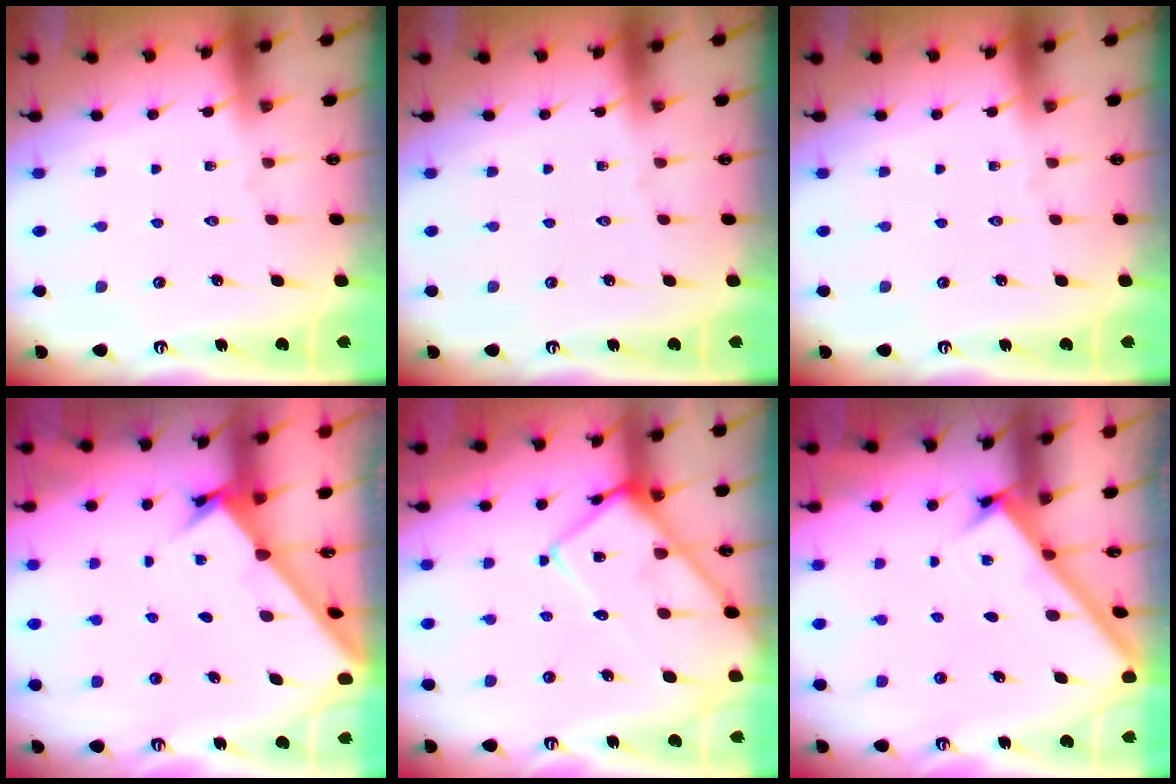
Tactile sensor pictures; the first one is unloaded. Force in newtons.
{"total": 0.0}
{"total": 0.0}
{"total": 3.1, "press": 3.1, "slide": 0.2}
{"total": 12.2, "press": 12.1, "slide": 1.1}
{"total": 2.7, "press": 2.7, "slide": 0.3}